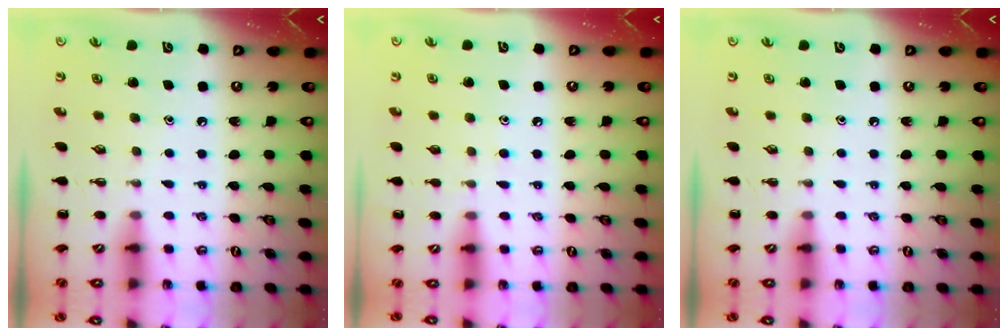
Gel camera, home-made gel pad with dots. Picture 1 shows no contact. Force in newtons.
{"total": 4.3, "press": 3.9, "slide": 1.8}
{"total": 0.0}